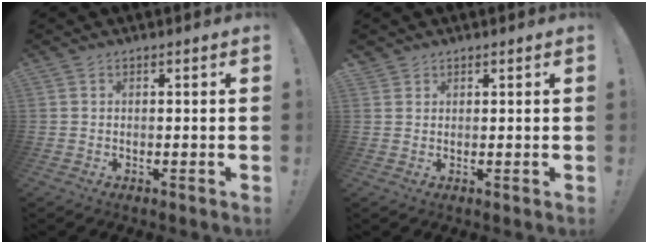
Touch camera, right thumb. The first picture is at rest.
{"total": 1.4, "force": [1.2, 0.7, 0.0], "torque": [0.004, -0.007, 0.023]}